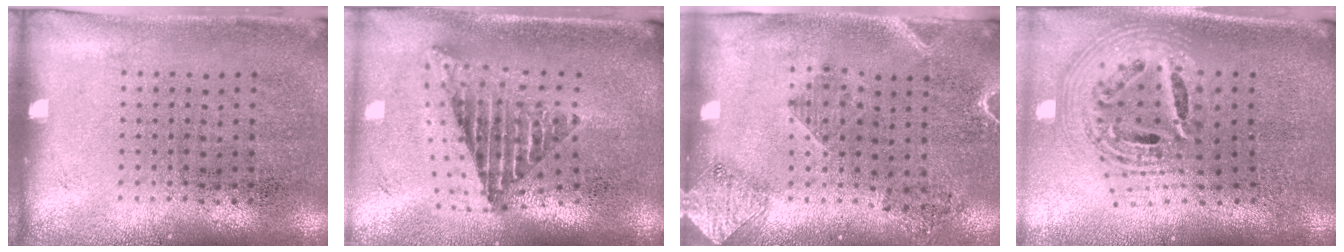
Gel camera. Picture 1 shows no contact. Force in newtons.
{"total": 2.5, "press": 1.7, "slide": 1.8}
{"total": 2.0, "press": 1.7, "slide": 1.1}
{"total": 2.8, "press": 1.9, "slide": 2.0}